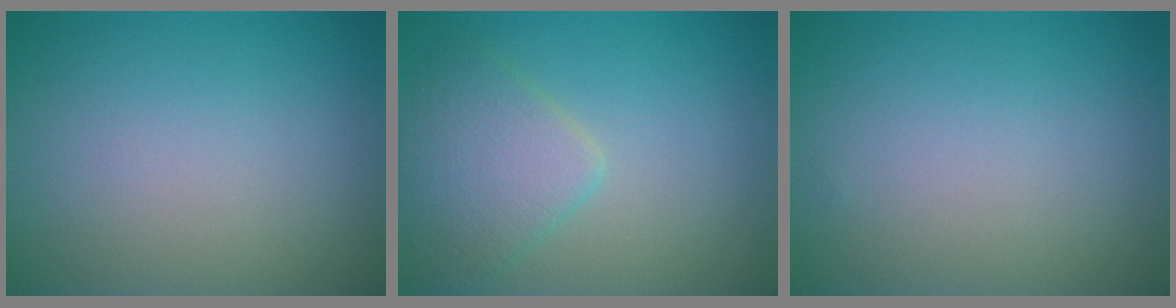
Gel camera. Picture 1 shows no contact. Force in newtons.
{"total": 4.0, "press": 4.0, "slide": 0.2}
{"total": 0.0}